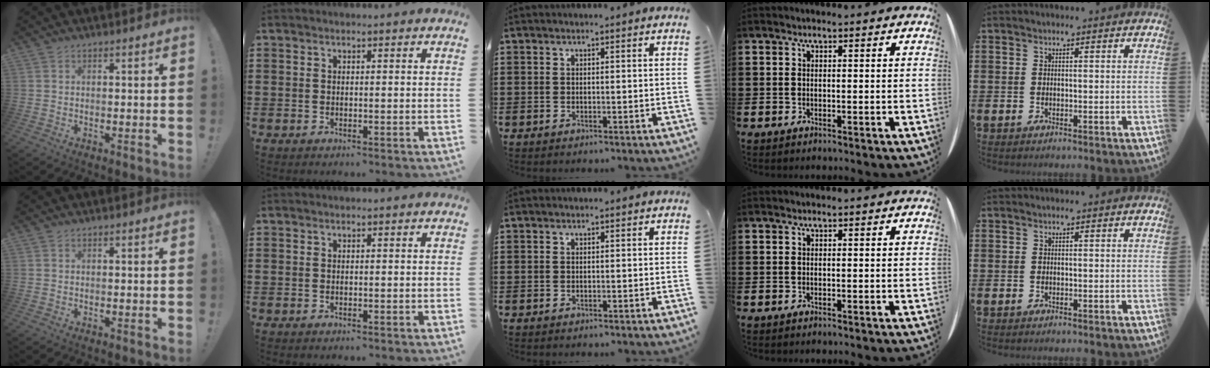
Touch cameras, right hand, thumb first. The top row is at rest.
{}